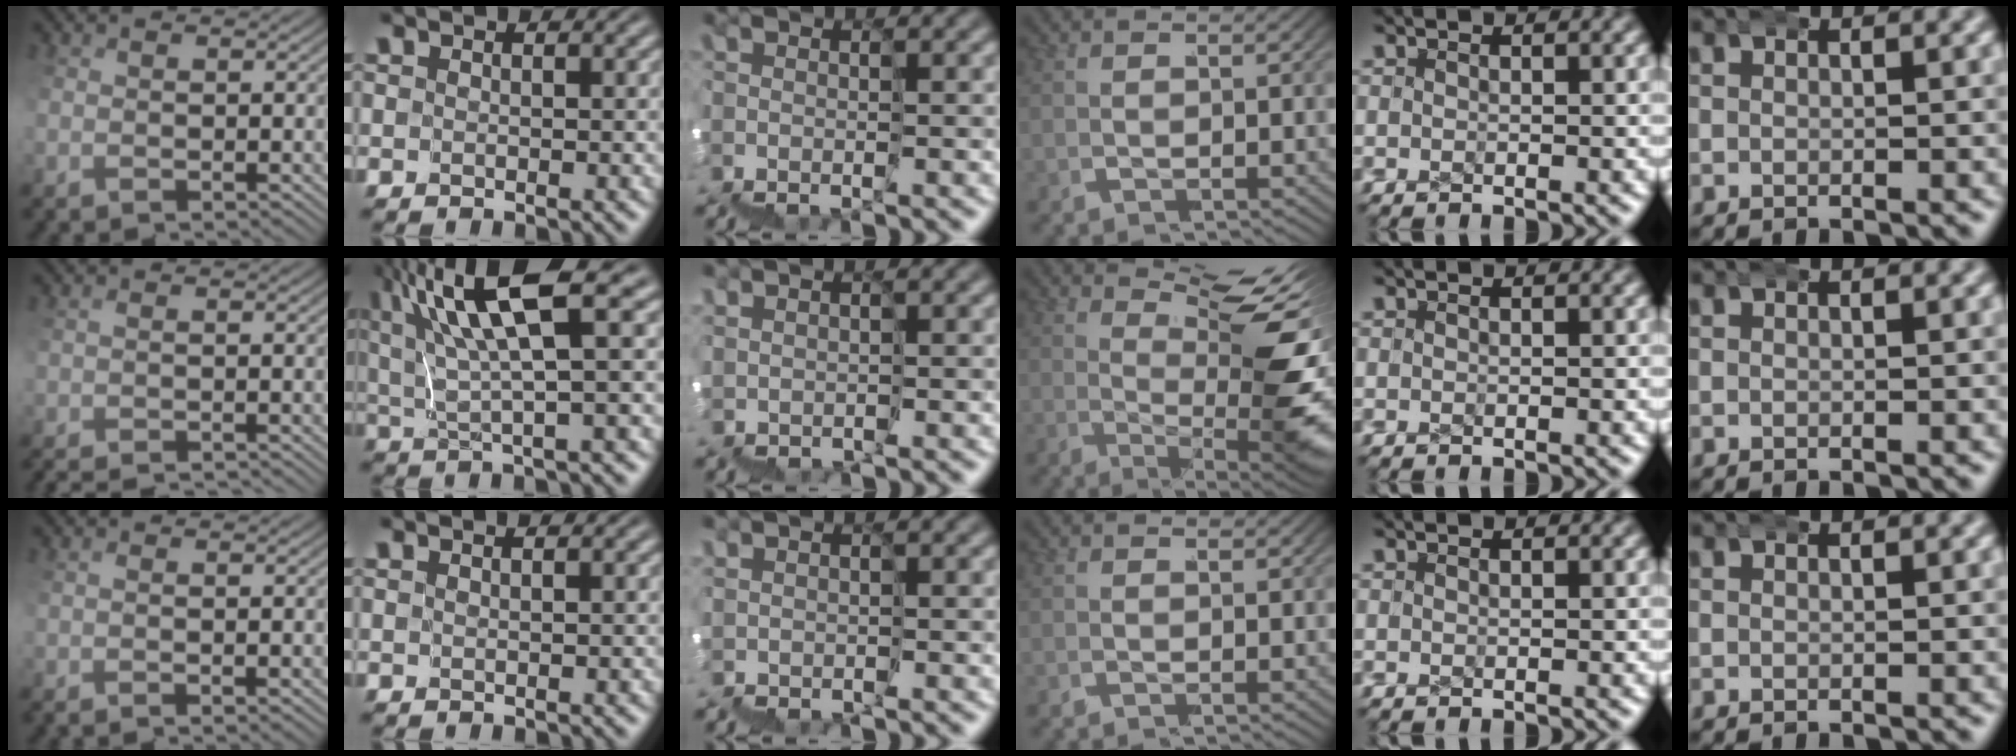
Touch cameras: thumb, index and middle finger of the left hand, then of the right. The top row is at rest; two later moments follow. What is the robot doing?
{"motion": "wrap", "object": "ethernet cable"}